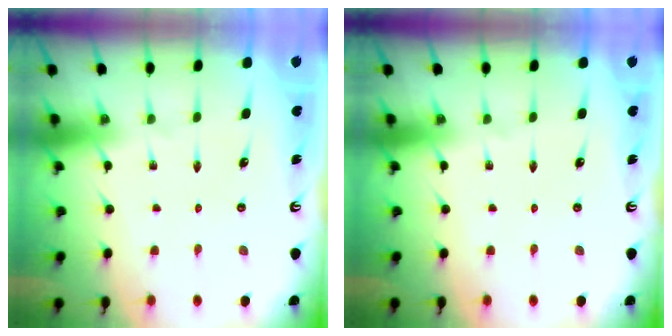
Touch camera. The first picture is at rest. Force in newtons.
{"total": 0.0}